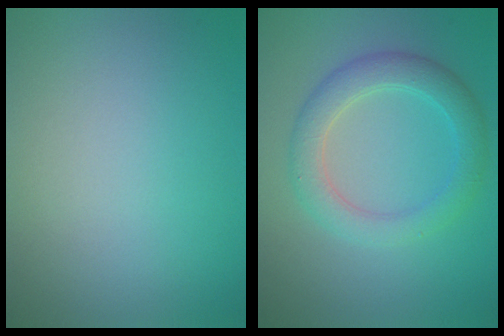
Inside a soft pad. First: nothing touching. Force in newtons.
{"total": 3.6, "press": 3.6, "slide": 0.1}